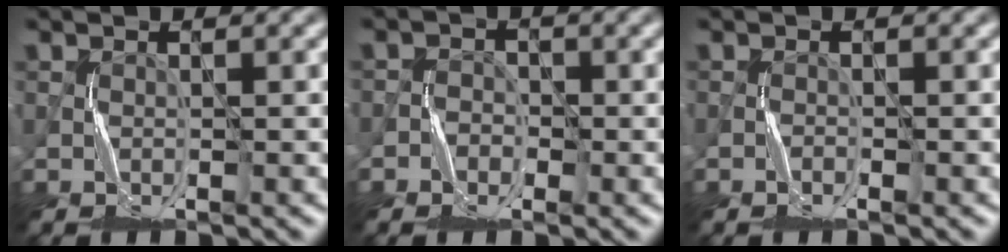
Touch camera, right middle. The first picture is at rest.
{"total": 1.8, "force": [-1.0, 1.5, 0.3], "torque": [0.010, 0.005, -0.028]}
{"total": 0.7, "force": [-0.6, 0.0, 0.2], "torque": [-0.003, 0.002, -0.012]}